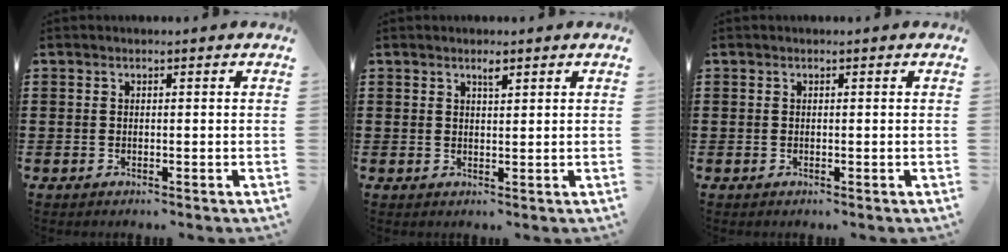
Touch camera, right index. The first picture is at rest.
{"total": 1.5, "force": [1.1, 0.4, 1.0], "torque": [-0.014, -0.001, 0.016]}
{"total": 0.0}